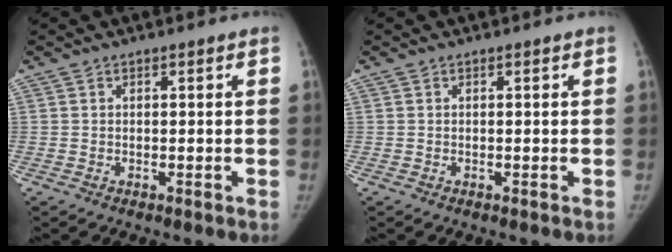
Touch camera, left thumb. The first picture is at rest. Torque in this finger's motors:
{"motor_torque": [0.12, -0.12, 0.30, 0.21, 0.05]}